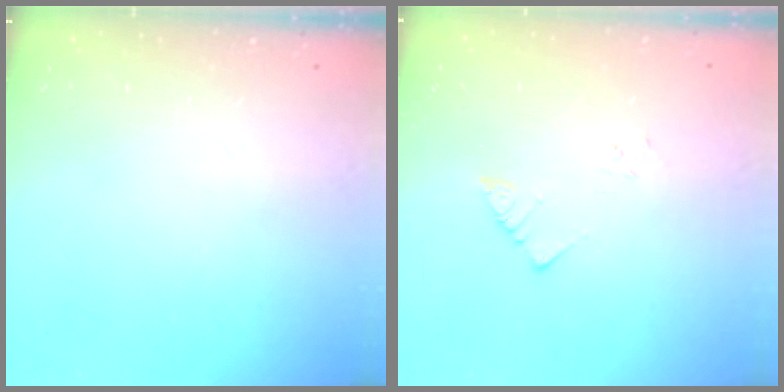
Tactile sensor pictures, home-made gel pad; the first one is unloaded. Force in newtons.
{"total": 2.8, "press": 2.8, "slide": 0.2}